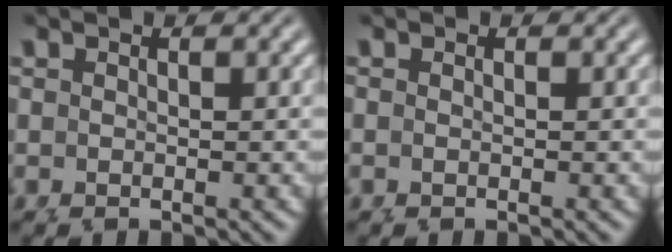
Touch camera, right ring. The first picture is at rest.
{"total": 0.0}